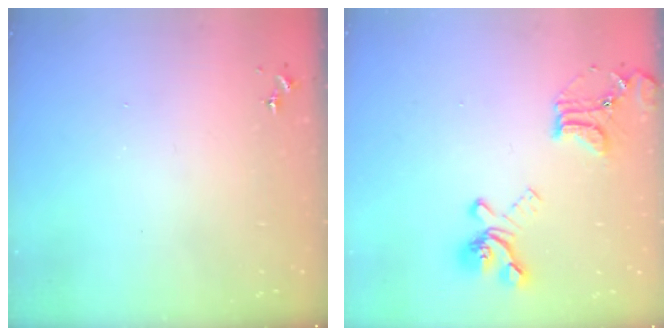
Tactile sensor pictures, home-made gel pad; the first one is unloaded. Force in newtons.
{"total": 18.2, "press": 18.1, "slide": 1.7}